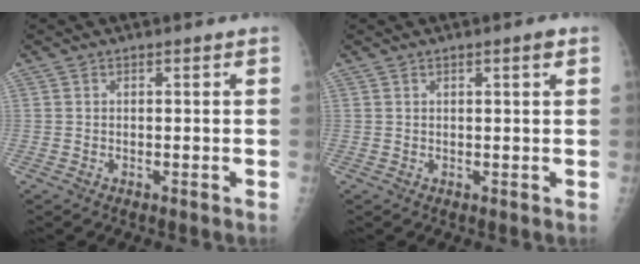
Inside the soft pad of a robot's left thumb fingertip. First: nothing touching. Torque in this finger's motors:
{"motor_torque": [-0.34, -0.22, 0.06, 0.00, 0.05]}